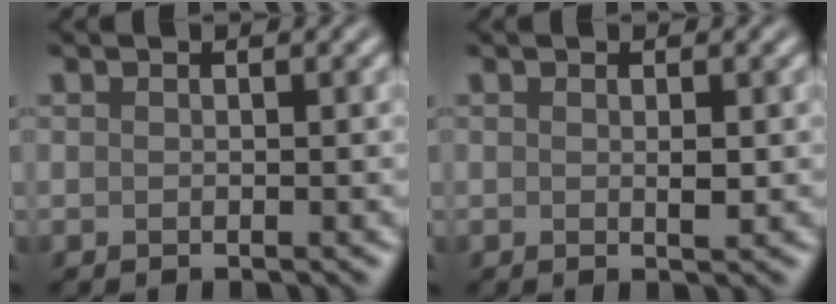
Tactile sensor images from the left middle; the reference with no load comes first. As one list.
[{"total": 0.9, "force": [0.1, 0.2, 0.9], "torque": [-0.016, -0.004, 0.000]}]